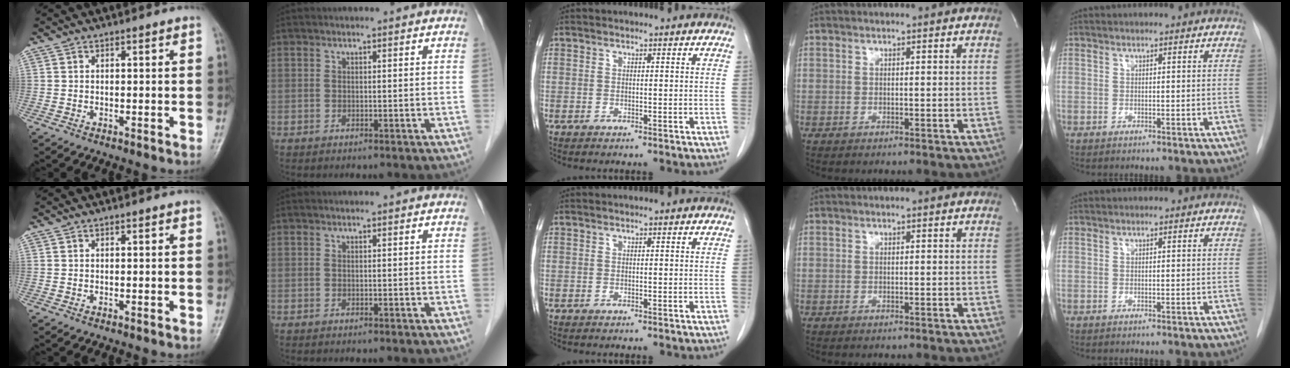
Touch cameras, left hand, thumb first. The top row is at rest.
{}